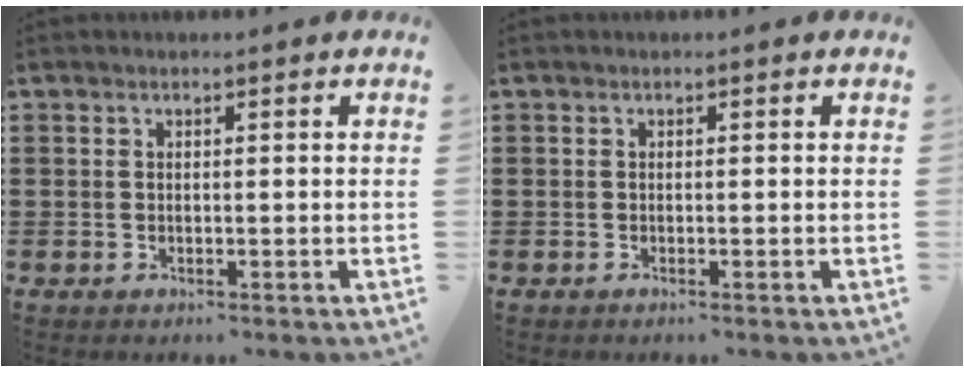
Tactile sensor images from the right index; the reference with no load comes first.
{"total": 0.0}